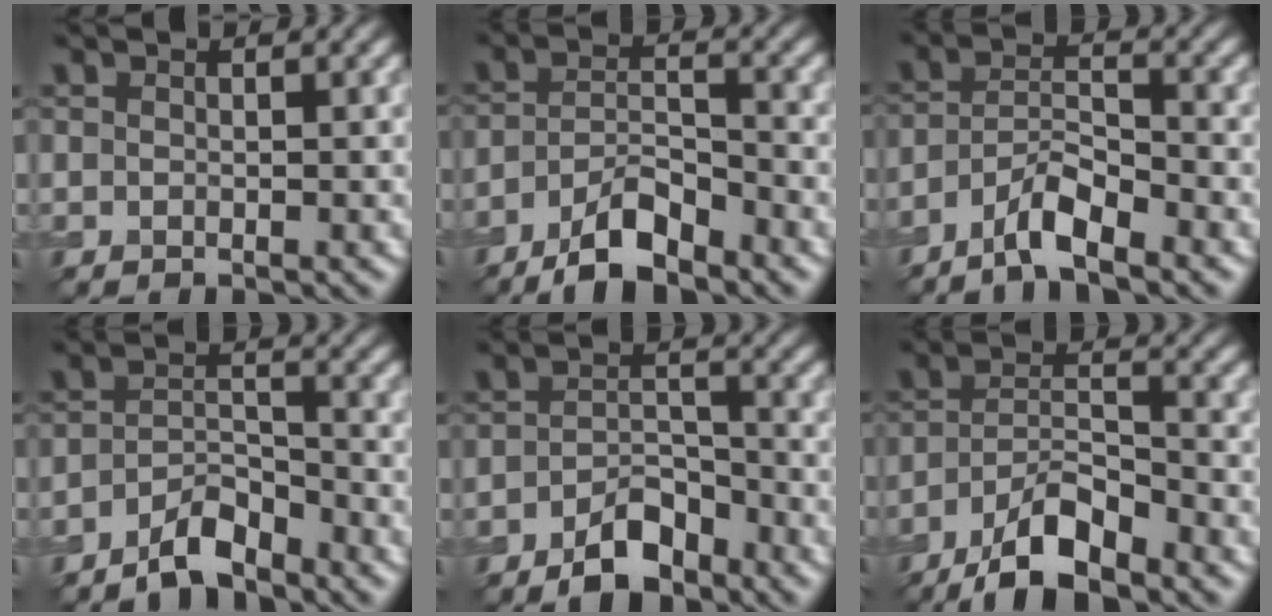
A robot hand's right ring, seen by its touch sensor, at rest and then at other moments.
{"total": 5.6, "force": [-4.2, 1.5, 3.4], "torque": [-0.059, 0.002, -0.078]}
{"total": 4.3, "force": [-3.2, 0.9, 2.7], "torque": [-0.049, 0.008, -0.067]}
{"total": 3.6, "force": [-2.9, 1.1, 1.8], "torque": [-0.032, 0.008, -0.060]}
{"total": 4.6, "force": [-3.2, 2.0, 2.6], "torque": [-0.039, 0.006, -0.060]}
{"total": 7.2, "force": [-5.4, 2.0, 4.4], "torque": [-0.075, 0.003, -0.102]}